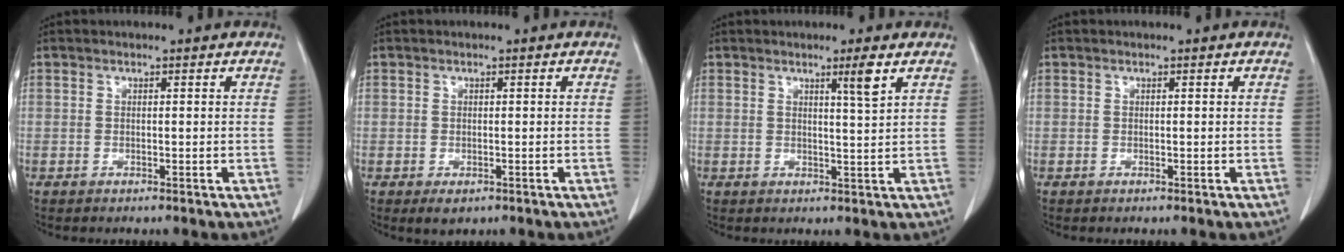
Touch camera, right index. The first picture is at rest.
{"total": 1.9, "force": [-0.9, 1.4, 1.0], "torque": [-0.010, 0.000, -0.005]}
{"total": 3.2, "force": [1.8, -0.7, 2.6], "torque": [-0.044, -0.009, 0.032]}
{"total": 0.0}